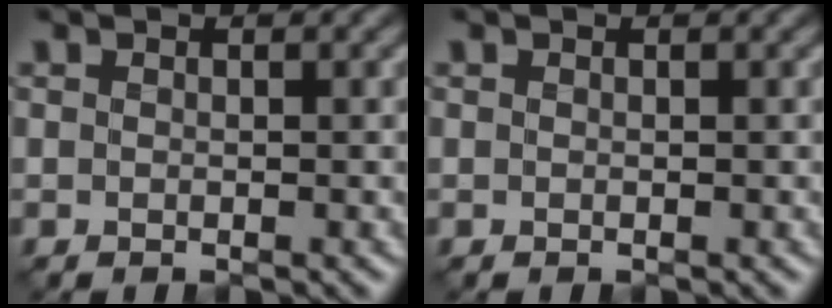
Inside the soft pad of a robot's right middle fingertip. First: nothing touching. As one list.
[{"total": 0.0}]